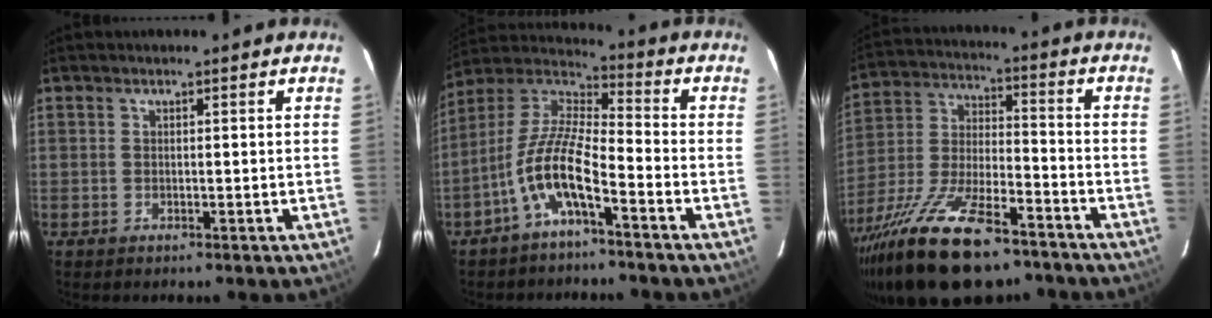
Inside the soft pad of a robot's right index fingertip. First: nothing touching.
{"total": 10.9, "force": [-5.4, 2.5, 9.1], "torque": [-0.190, 0.007, -0.106]}
{"total": 24.3, "force": [-16.9, 8.2, 15.3], "torque": [-0.302, -0.040, -0.283]}